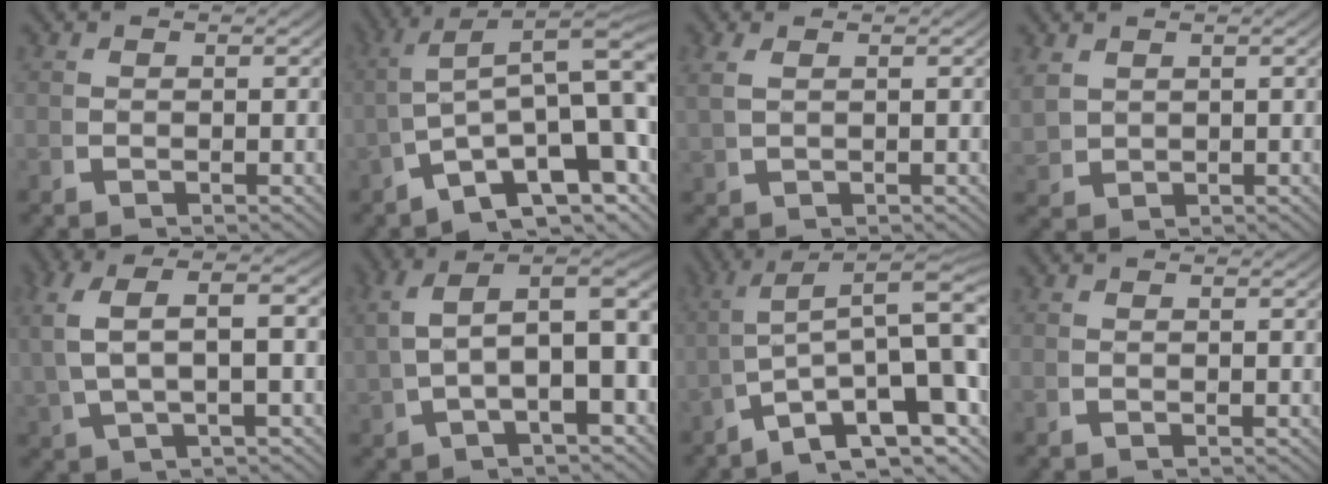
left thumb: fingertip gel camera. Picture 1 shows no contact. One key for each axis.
{"total": 13.7, "fx": -2.6, "fy": 7.5, "fz": 11.1, "tx": -0.184, "ty": -0.041, "tz": -0.024}
{"total": 1.2, "fx": 0.9, "fy": 0.2, "fz": 0.8, "tx": -0.022, "ty": 0.007, "tz": 0.024}
{"total": 2.3, "fx": 1.0, "fy": 1.8, "fz": 0.9, "tx": -0.033, "ty": -0.005, "tz": 0.033}
{"total": 6.8, "fx": 2.0, "fy": 2.8, "fz": 5.9, "tx": -0.112, "ty": 0.022, "tz": 0.033}
{"total": 9.8, "fx": 1.8, "fy": 5.6, "fz": 7.8, "tx": -0.111, "ty": 0.004, "tz": 0.021}
{"total": 13.1, "fx": -3.6, "fy": 6.7, "fz": 10.6, "tx": -0.180, "ty": -0.043, "tz": -0.036}
{"total": 0.0}